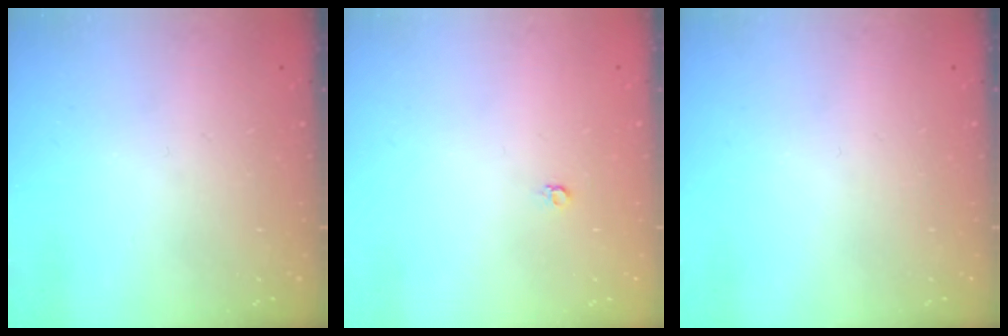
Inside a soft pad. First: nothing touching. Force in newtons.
{"total": 3.5, "press": 3.4, "slide": 0.3}
{"total": 0.0}